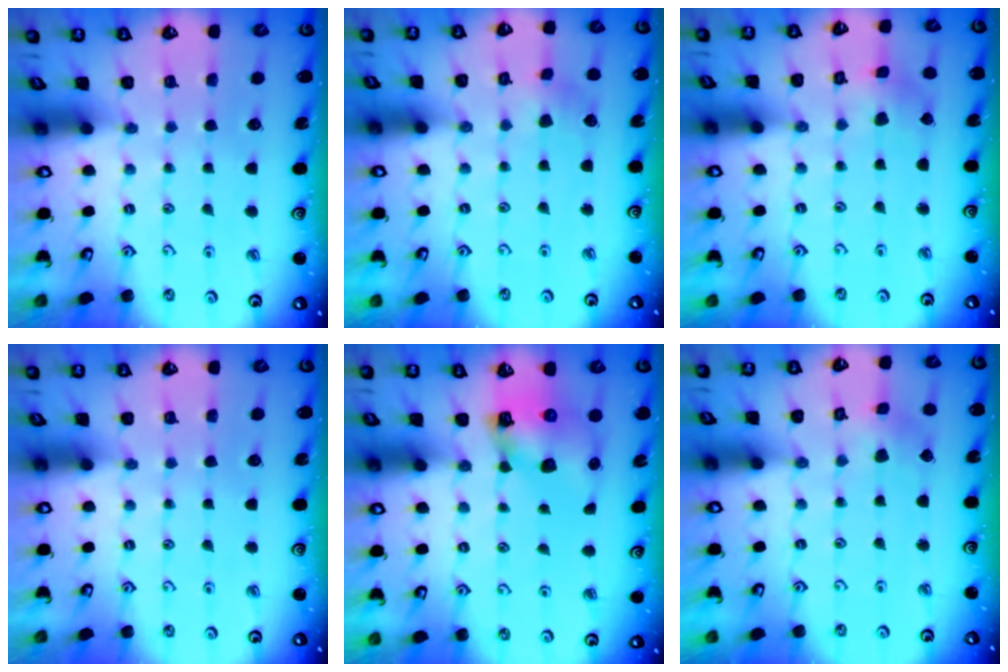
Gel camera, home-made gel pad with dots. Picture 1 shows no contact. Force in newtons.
{"total": 3.6, "press": 3.5, "slide": 0.5}
{"total": 1.5, "press": 1.4, "slide": 0.2}
{"total": 0.0}
{"total": 8.0, "press": 7.9, "slide": 1.4}
{"total": 2.6, "press": 2.6, "slide": 0.3}